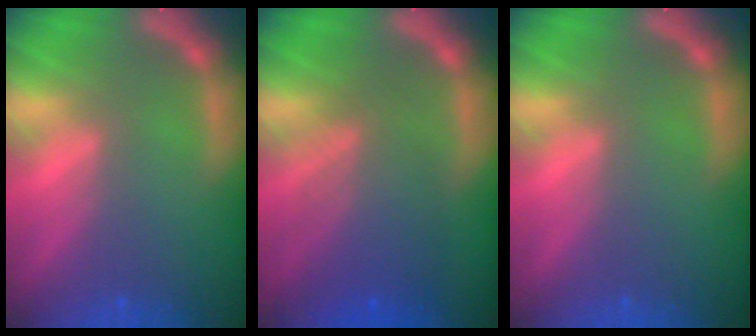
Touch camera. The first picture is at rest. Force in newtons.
{"total": 6.6}
{"total": 0.0}